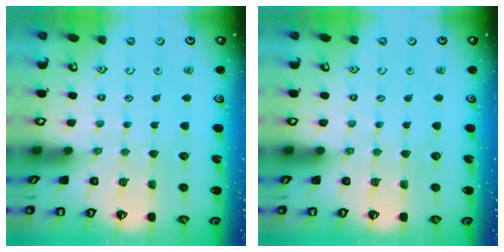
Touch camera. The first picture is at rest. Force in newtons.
{"total": 0.0}